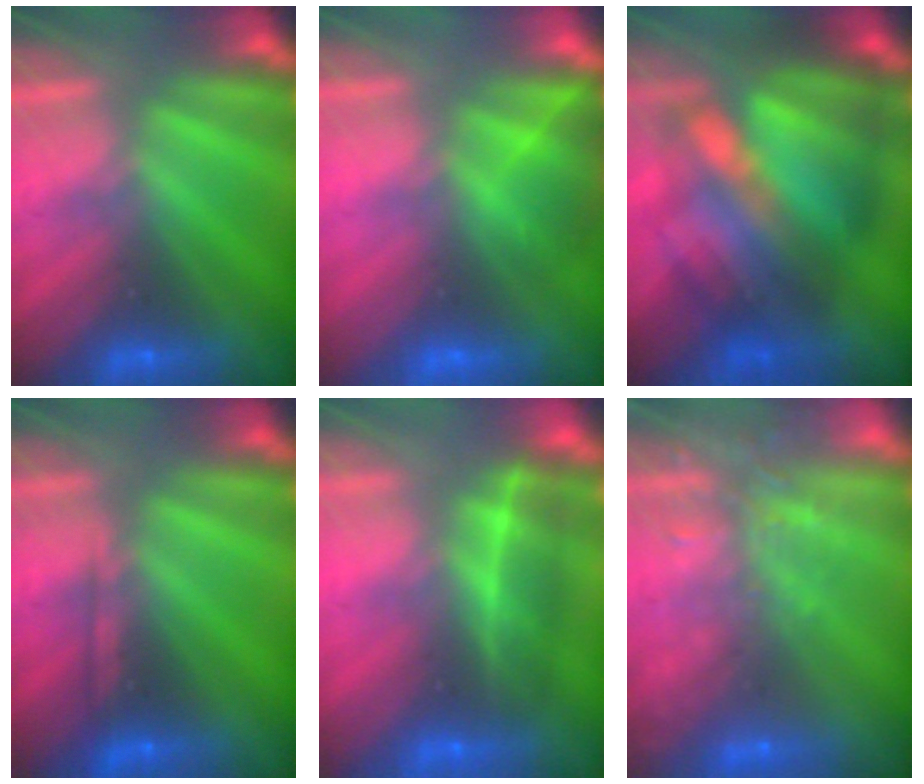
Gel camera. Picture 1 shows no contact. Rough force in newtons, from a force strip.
{"total": 2.7}
{"total": 7.1}
{"total": 2.2}
{"total": 2.0}
{"total": 8.5}